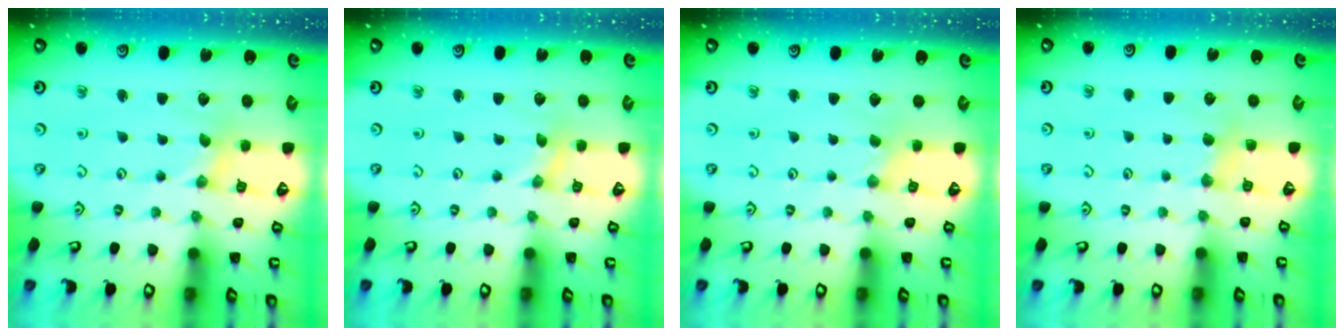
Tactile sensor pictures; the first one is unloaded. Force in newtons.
{"total": 0.0}
{"total": 0.0}
{"total": 3.8, "press": 3.7, "slide": 0.8}